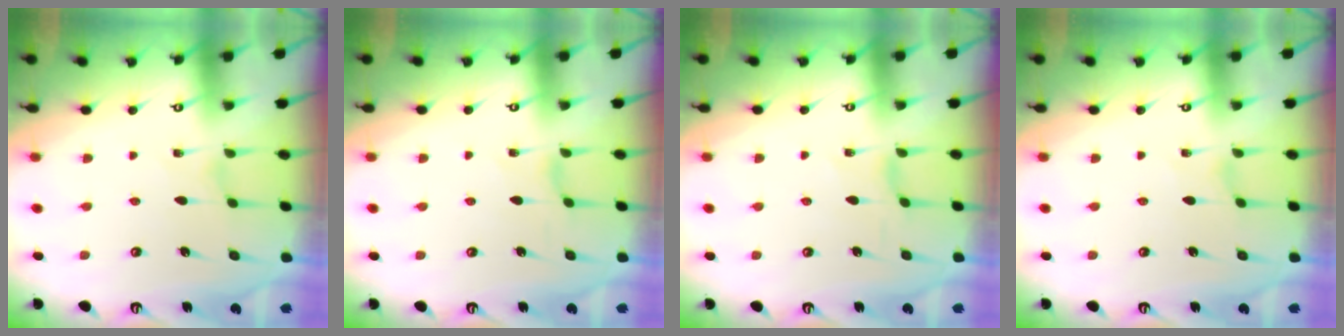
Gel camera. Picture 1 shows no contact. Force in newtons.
{"total": 1.4, "press": 1.4, "slide": 0.3}
{"total": 2.0, "press": 2.0, "slide": 0.4}
{"total": 0.0}